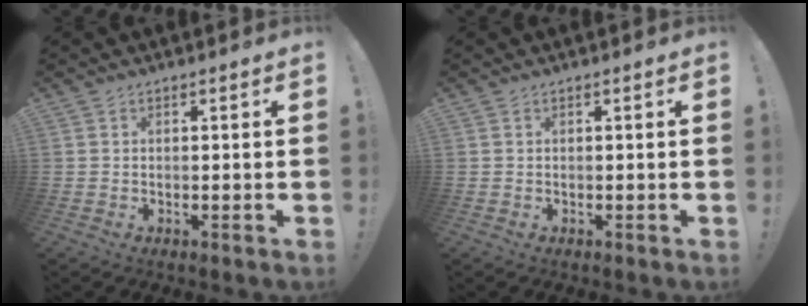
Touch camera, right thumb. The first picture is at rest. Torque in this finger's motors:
{"motor_torque": [0.00, 0.00, 0.08, -0.08, 0.01]}